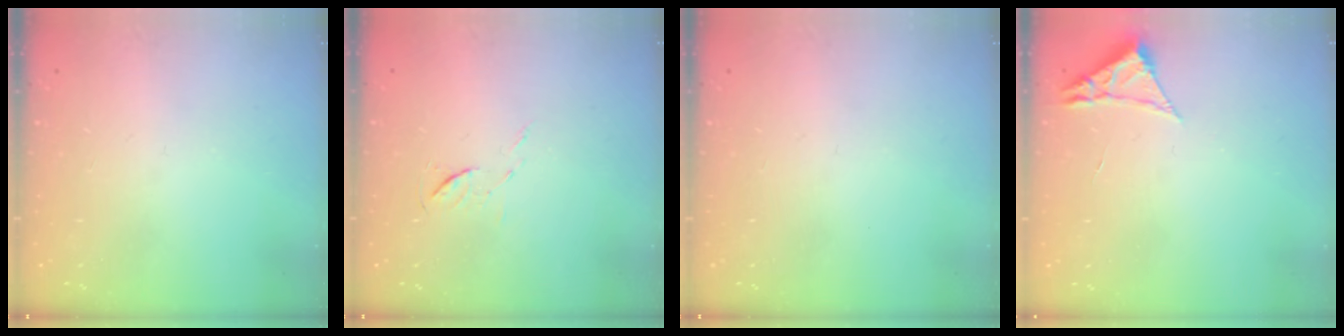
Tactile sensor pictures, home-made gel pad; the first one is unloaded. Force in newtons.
{"total": 5.3, "press": 5.3, "slide": 0.5}
{"total": 0.0}
{"total": 2.3, "press": 2.3, "slide": 0.4}